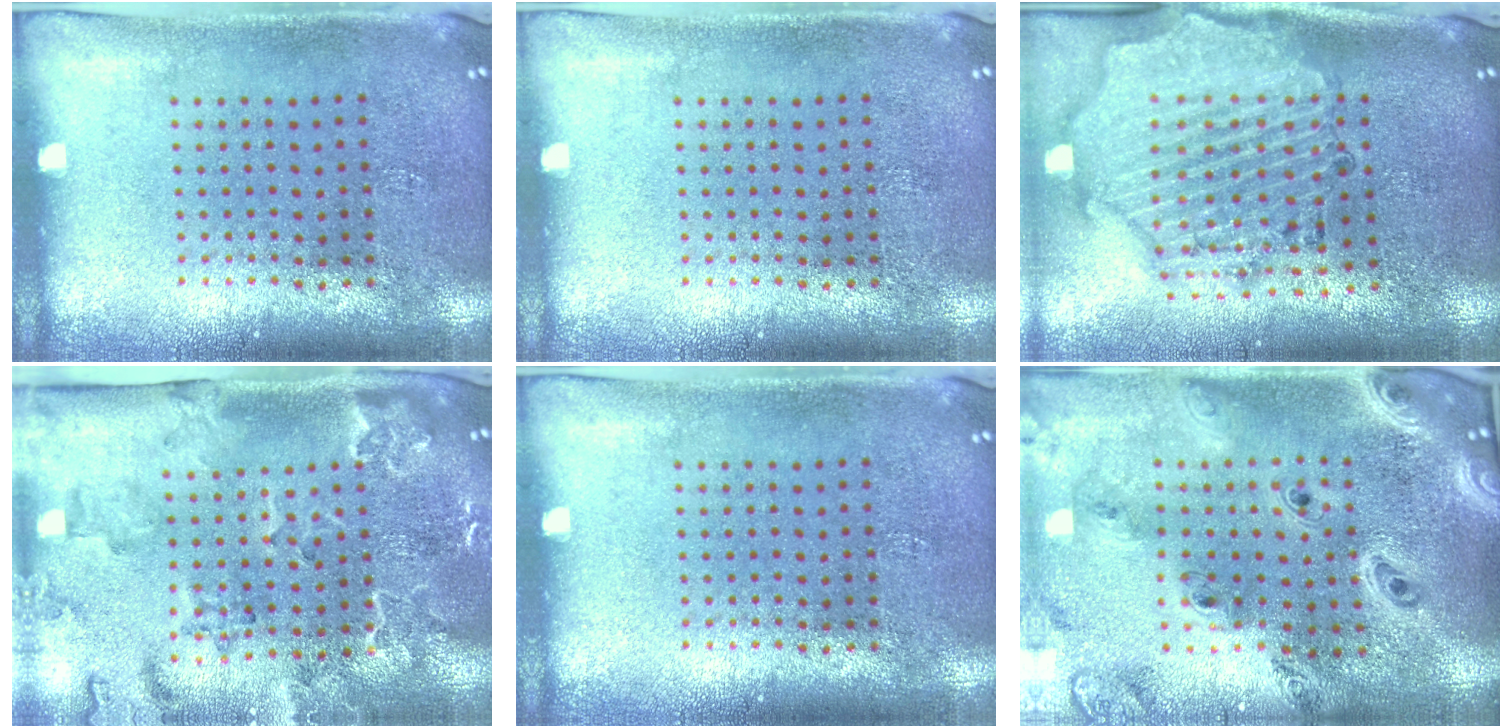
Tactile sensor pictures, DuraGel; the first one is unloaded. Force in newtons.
{"total": 0.0}
{"total": 2.1, "press": 2.0, "slide": 0.4}
{"total": 2.3, "press": 2.3, "slide": 0.4}
{"total": 0.0}
{"total": 2.9, "press": 2.4, "slide": 1.6}